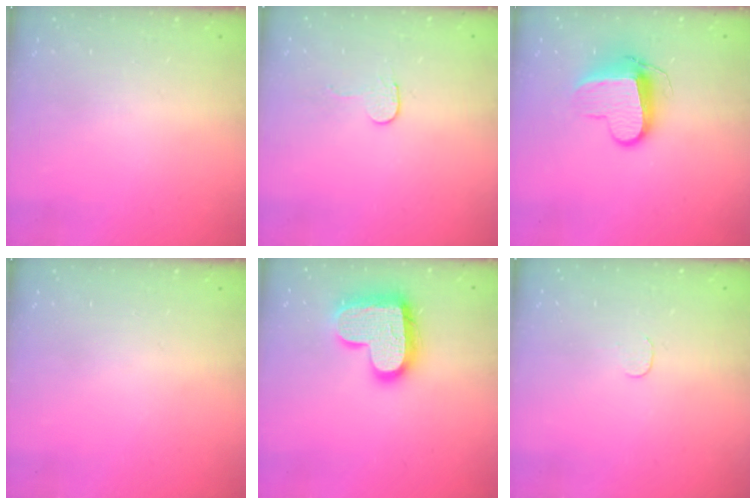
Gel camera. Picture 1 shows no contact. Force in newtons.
{"total": 2.7, "press": 2.7, "slide": 0.2}
{"total": 10.9, "press": 10.8, "slide": 0.6}
{"total": 0.0}
{"total": 19.4, "press": 19.3, "slide": 1.4}
{"total": 3.5, "press": 3.5, "slide": 0.3}